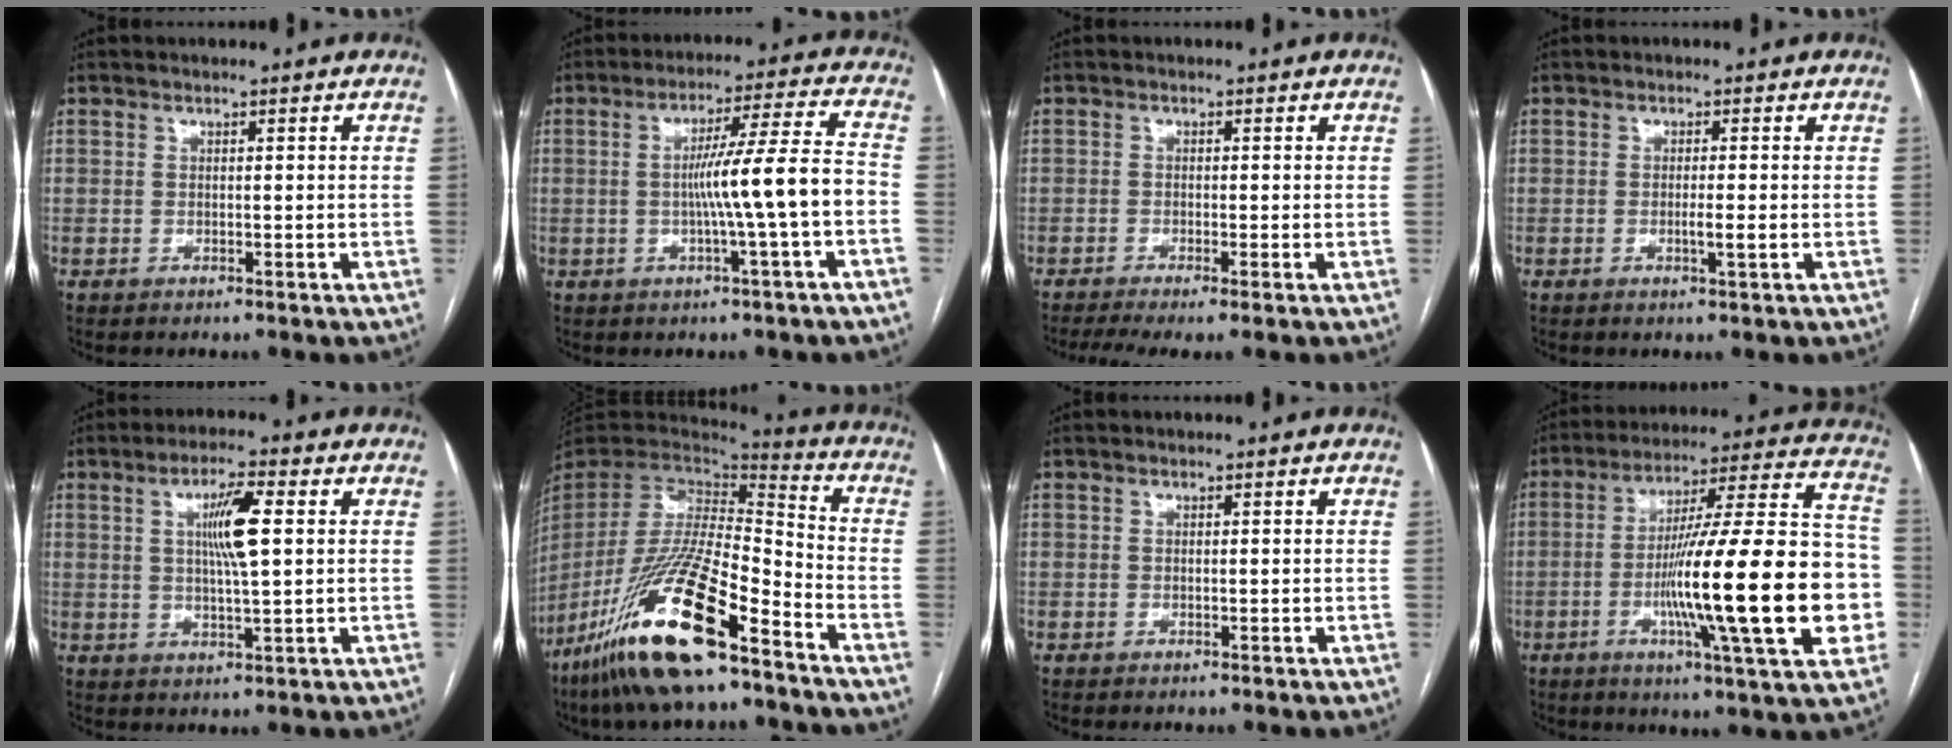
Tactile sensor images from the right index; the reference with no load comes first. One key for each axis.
{"total": 10.1, "fx": -2.0, "fy": -1.2, "fz": 9.8, "tx": -0.158, "ty": 0.013, "tz": -0.030}
{"total": 5.1, "fx": -3.7, "fy": 0.3, "fz": 3.6, "tx": -0.062, "ty": -0.011, "tz": -0.061}
{"total": 2.1, "fx": -0.4, "fy": -0.1, "fz": 2.1, "tx": -0.038, "ty": -0.005, "tz": -0.007}
{"total": 7.2, "fx": 1.7, "fy": 0.5, "fz": 7.0, "tx": -0.129, "ty": 0.002, "tz": 0.030}
{"total": 22.4, "fx": -14.2, "fy": 3.5, "fz": 17.0, "tx": -0.351, "ty": -0.055, "tz": -0.268}
{"total": 0.0}
{"total": 26.3, "fx": -5.4, "fy": 1.8, "fz": 25.6, "tx": -0.341, "ty": 0.005, "tz": -0.088}